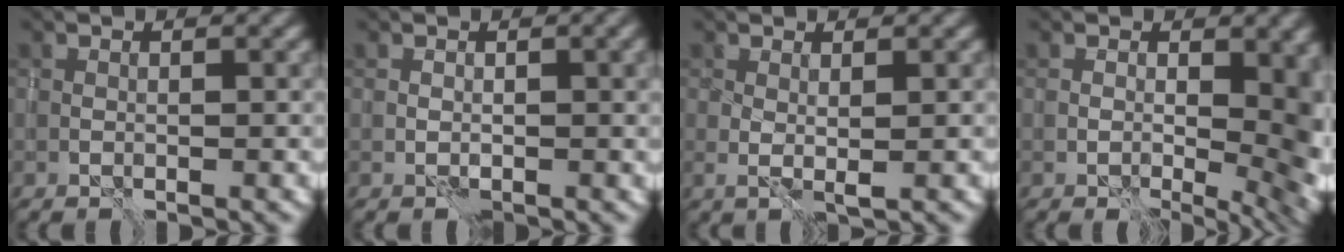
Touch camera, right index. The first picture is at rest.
{"total": 1.3, "force": [0.4, 0.2, 1.2], "torque": [-0.018, 0.003, 0.005]}
{"total": 1.5, "force": [0.4, 0.2, 1.4], "torque": [-0.029, -0.004, 0.007]}
{"total": 10.1, "force": [0.1, 5.2, 8.7], "torque": [-0.088, -0.009, 0.011]}